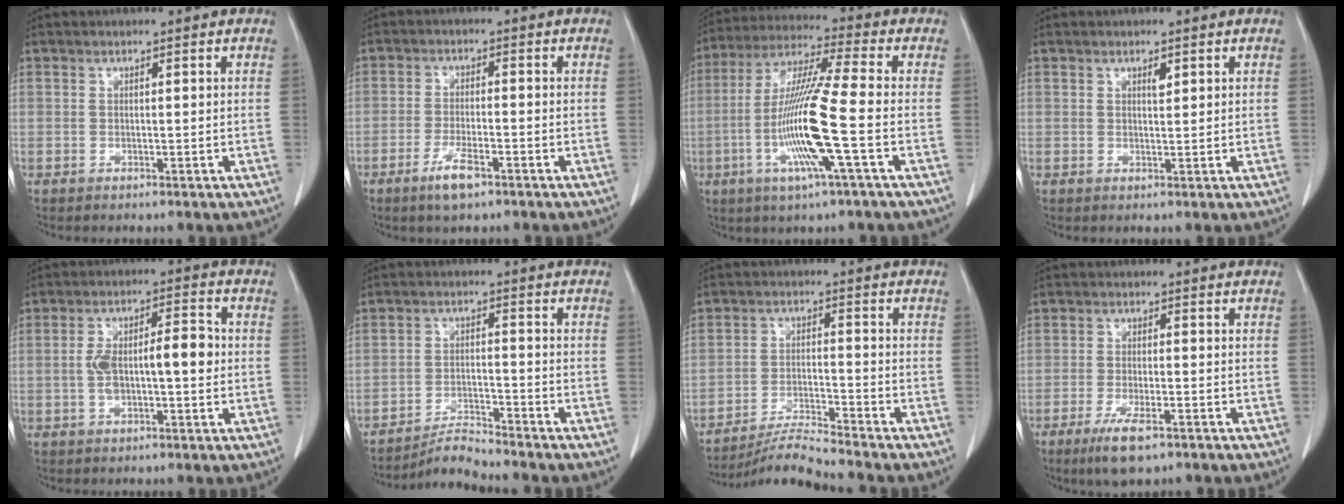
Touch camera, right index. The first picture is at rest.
{"total": 4.6, "force": [-2.8, 0.9, 3.5], "torque": [-0.070, -0.003, -0.048]}
{"total": 14.5, "force": [-3.5, -0.7, 14.0], "torque": [-0.285, -0.010, -0.078]}
{"total": 1.2, "force": [0.7, 0.4, 0.9], "torque": [-0.015, -0.004, 0.011]}
{"total": 8.9, "force": [-0.3, 2.7, 8.5], "torque": [-0.160, 0.025, -0.004]}
{"total": 4.3, "force": [-4.2, -1.0, -0.1], "torque": [-0.003, -0.013, -0.074]}
{"total": 6.4, "force": [-6.0, -2.0, 1.0], "torque": [-0.020, -0.016, -0.110]}
{"total": 5.9, "force": [-3.5, 1.3, 4.5], "torque": [-0.087, -0.012, -0.055]}